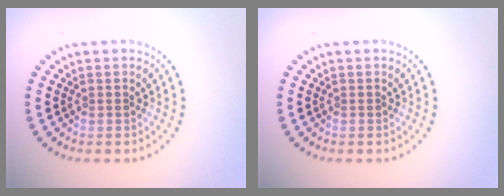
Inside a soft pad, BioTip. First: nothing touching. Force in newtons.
{"total": 0.0}